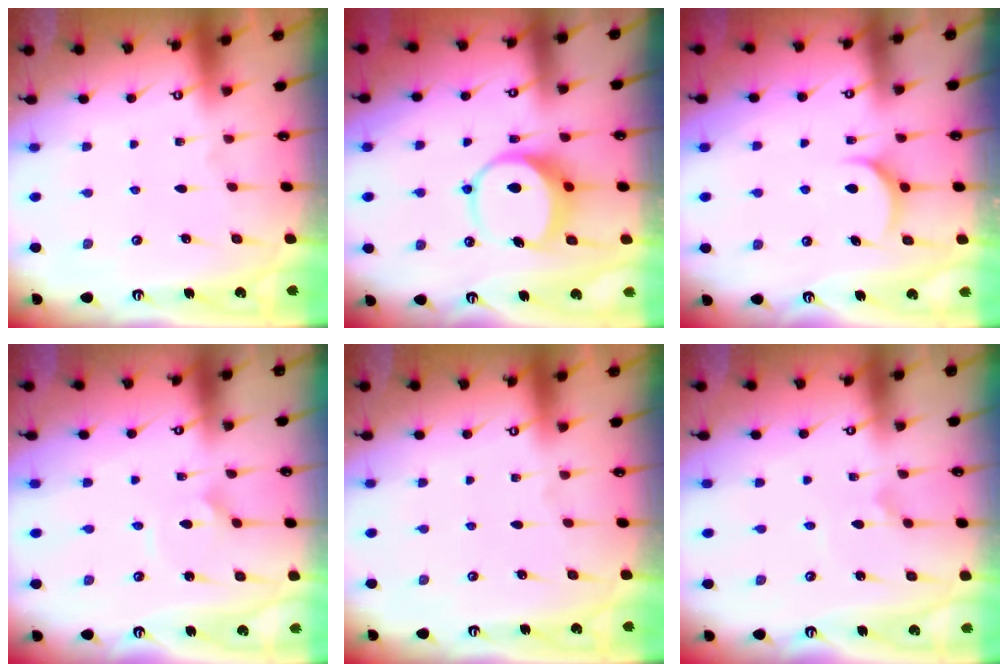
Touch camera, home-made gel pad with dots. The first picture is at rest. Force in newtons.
{"total": 7.8, "press": 7.7, "slide": 1.1}
{"total": 6.1, "press": 6.1, "slide": 0.2}
{"total": 2.1, "press": 2.1, "slide": 0.1}
{"total": 0.0}
{"total": 0.7, "press": 0.7, "slide": 0.1}